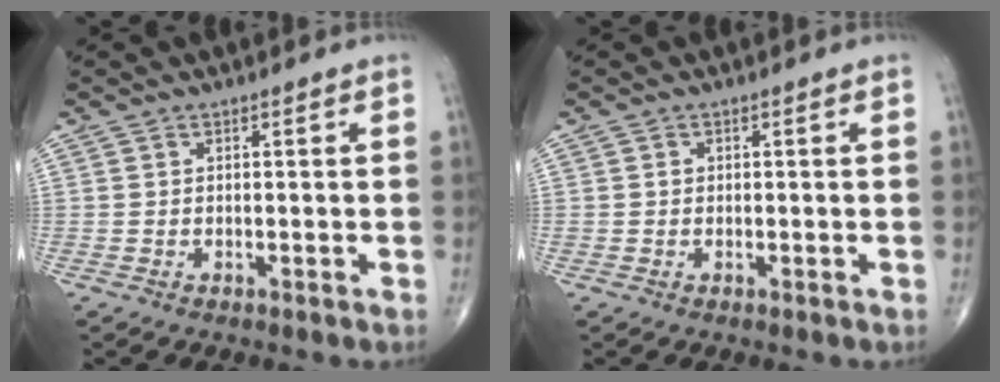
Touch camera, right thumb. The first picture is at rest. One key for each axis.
{"total": 0.8, "fx": 0.1, "fy": 0.7, "fz": 0.3, "tx": -0.001, "ty": 0.002, "tz": 0.003}